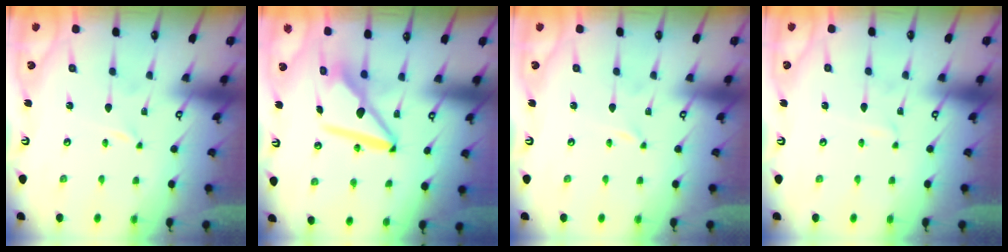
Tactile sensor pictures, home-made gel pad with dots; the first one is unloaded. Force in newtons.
{"total": 10.9, "press": 10.8, "slide": 1.2}
{"total": 0.0}
{"total": 1.7, "press": 1.7, "slide": 0.2}